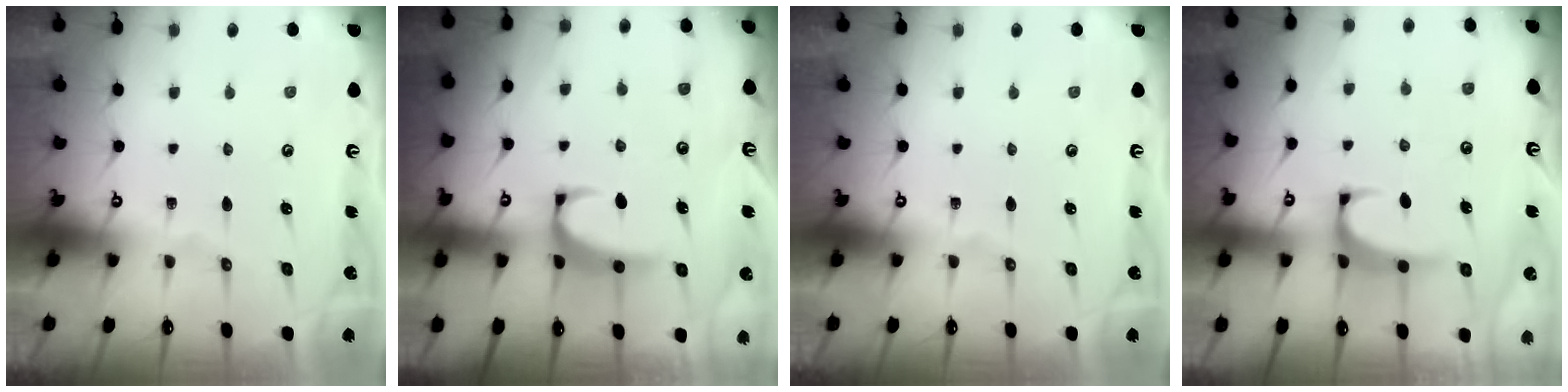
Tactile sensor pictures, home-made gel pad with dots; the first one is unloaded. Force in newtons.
{"total": 2.5, "press": 2.4, "slide": 0.8}
{"total": 0.0}
{"total": 2.0, "press": 1.7, "slide": 1.0}